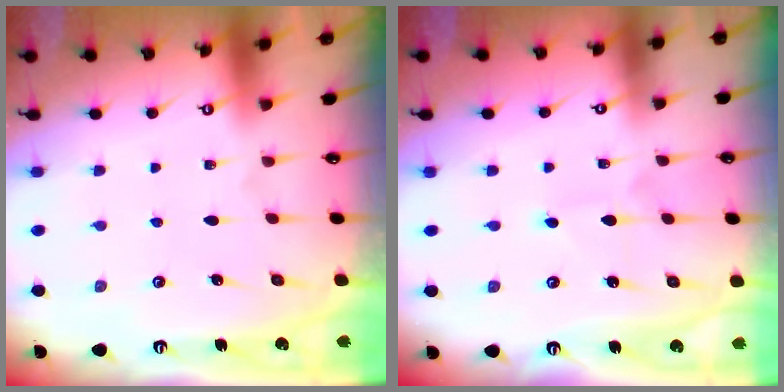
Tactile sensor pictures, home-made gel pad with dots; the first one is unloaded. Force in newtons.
{"total": 3.3, "press": 3.3, "slide": 0.4}